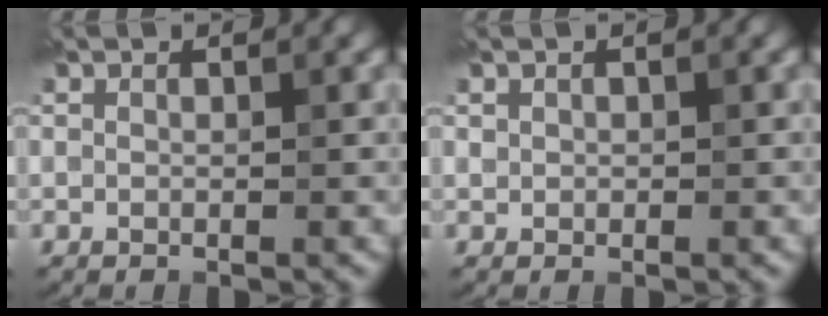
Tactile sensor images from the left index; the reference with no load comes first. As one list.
[{"total": 0.5, "force": [0.2, 0.5, -0.1], "torque": [0.007, 0.005, 0.000]}]